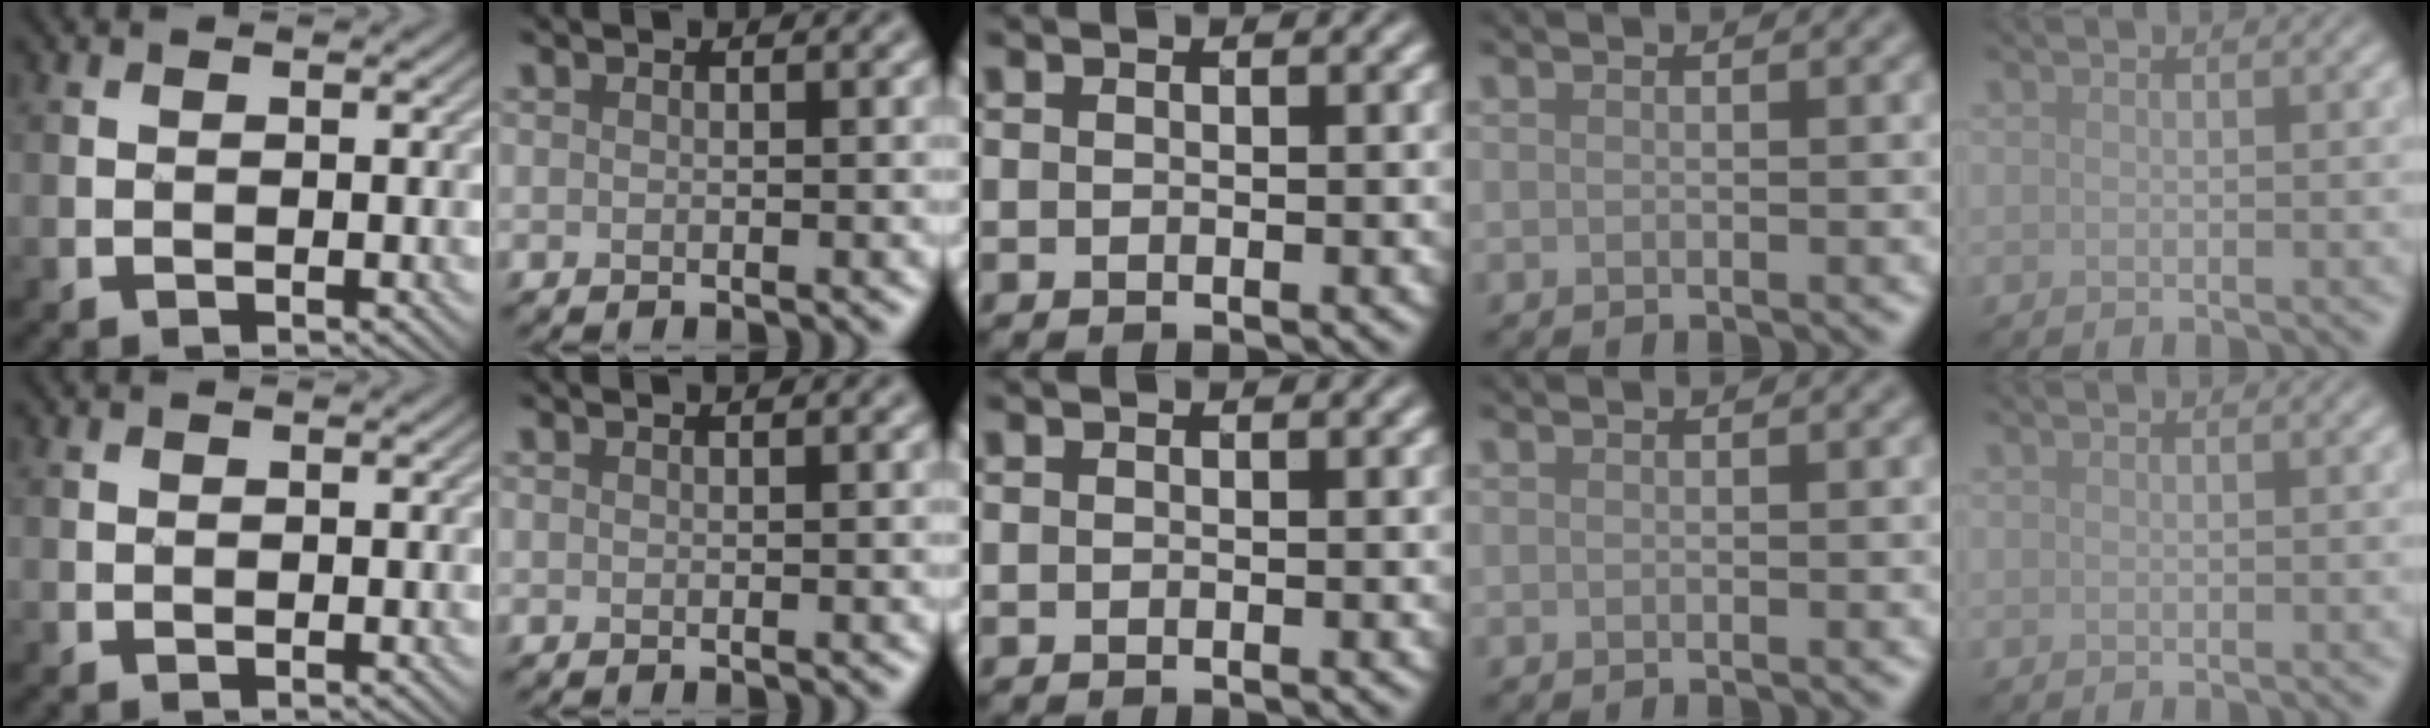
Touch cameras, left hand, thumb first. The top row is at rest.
{"index": {"total": 0.8, "force": [0.5, 0.3, 0.5], "torque": [-0.003, 0.001, 0.000]}}